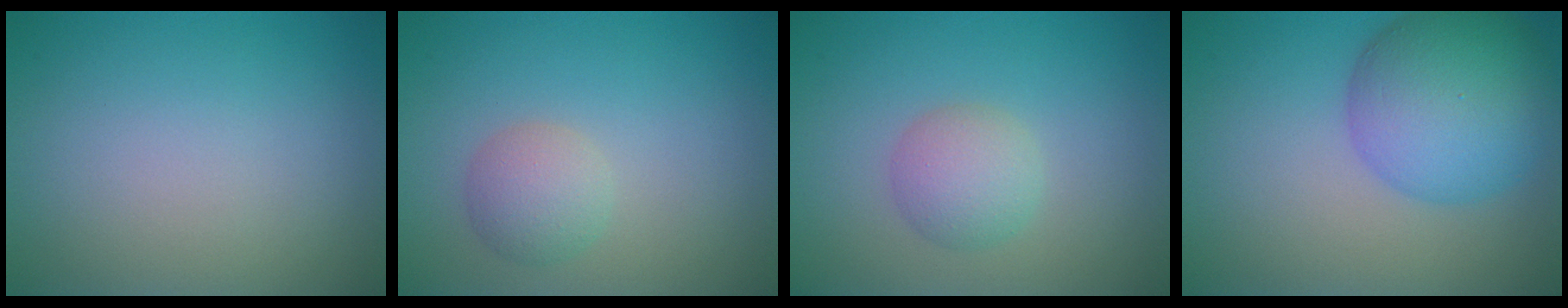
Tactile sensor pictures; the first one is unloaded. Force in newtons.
{"total": 2.4, "press": 2.4, "slide": 0.1}
{"total": 2.7, "press": 2.7, "slide": 0.1}
{"total": 8.7, "press": 8.7, "slide": 0.4}